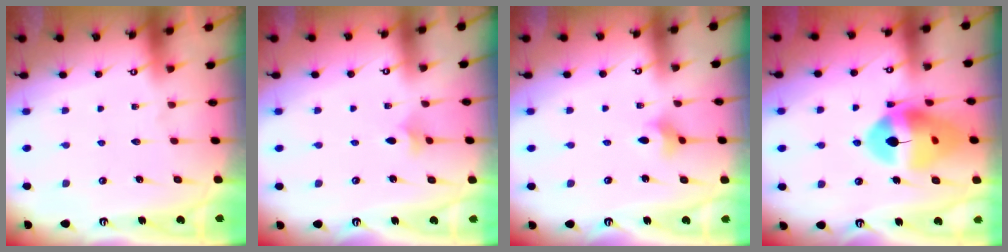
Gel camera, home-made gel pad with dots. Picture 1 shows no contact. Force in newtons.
{"total": 2.9, "press": 2.8, "slide": 0.7}
{"total": 2.9, "press": 2.8, "slide": 0.8}
{"total": 16.2, "press": 16.1, "slide": 1.8}